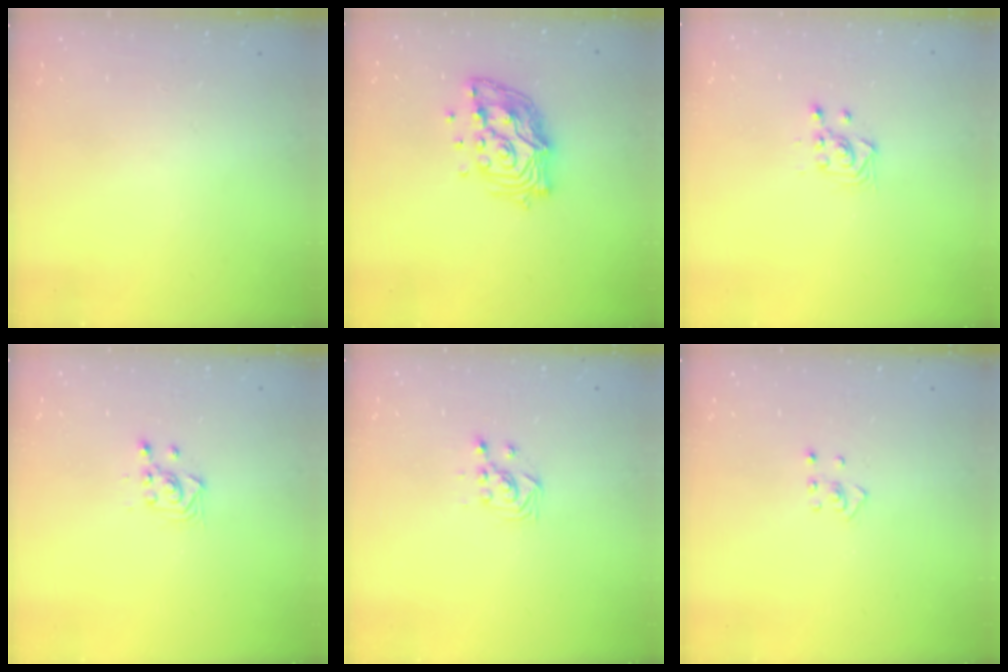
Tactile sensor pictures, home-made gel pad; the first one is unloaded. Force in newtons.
{"total": 14.3, "press": 14.1, "slide": 2.7}
{"total": 3.4, "press": 3.1, "slide": 1.2}
{"total": 3.4, "press": 3.1, "slide": 1.2}
{"total": 2.7, "press": 2.7, "slide": 0.3}
{"total": 2.4, "press": 2.3, "slide": 0.4}